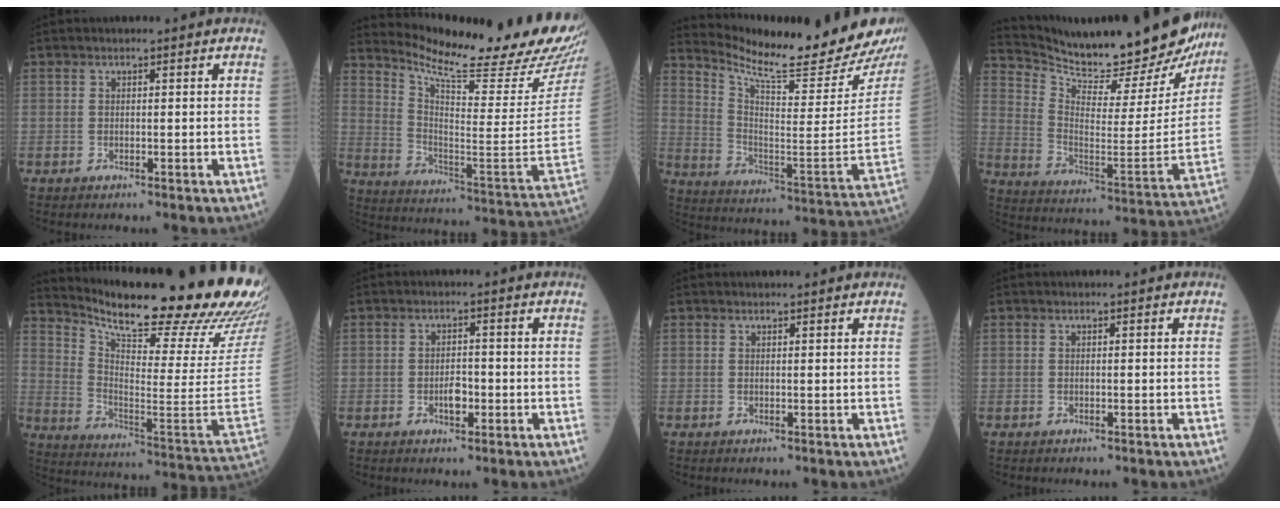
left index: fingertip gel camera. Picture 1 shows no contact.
{"total": 26.5, "force": [23.5, 0.5, 12.2], "torque": [-0.209, -0.107, 0.325]}
{"total": 22.7, "force": [21.2, 0.5, 8.0], "torque": [-0.147, -0.106, 0.298]}
{"total": 26.4, "force": [23.9, 4.6, 10.4], "torque": [-0.181, -0.089, 0.331]}
{"total": 31.0, "force": [26.7, 1.6, 15.7], "torque": [-0.262, -0.119, 0.356]}
{"total": 2.4, "force": [-0.8, 1.1, 1.9], "torque": [-0.032, 0.003, -0.012]}
{"total": 1.8, "force": [1.7, 0.1, 0.5], "torque": [-0.011, 0.008, 0.021]}
{"total": 0.0}